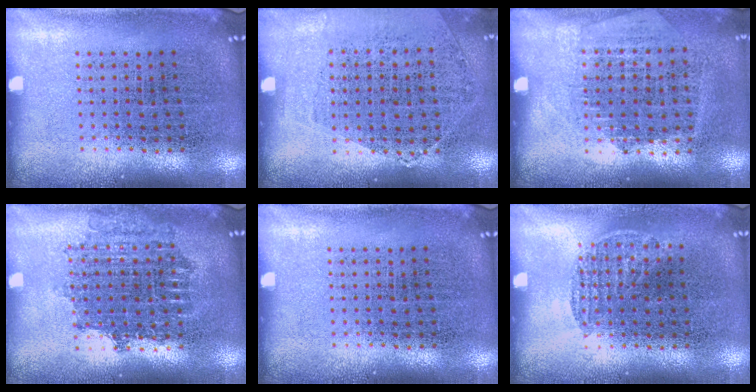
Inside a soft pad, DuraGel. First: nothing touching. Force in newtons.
{"total": 1.1, "press": 0.9, "slide": 0.7}
{"total": 1.2, "press": 1.1, "slide": 0.5}
{"total": 1.7, "press": 1.4, "slide": 1.0}
{"total": 0.0}
{"total": 0.5, "press": 0.4, "slide": 0.4}